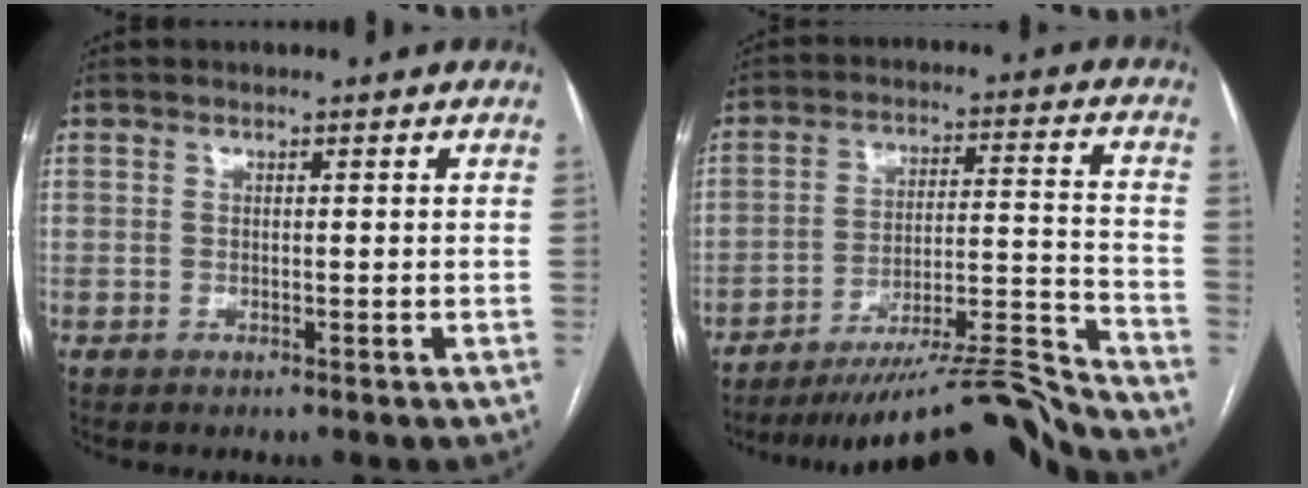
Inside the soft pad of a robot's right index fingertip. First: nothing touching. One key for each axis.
{"total": 16.3, "fx": -15.5, "fy": -1.5, "fz": 4.8, "tx": -0.065, "ty": 0.025, "tz": -0.243}